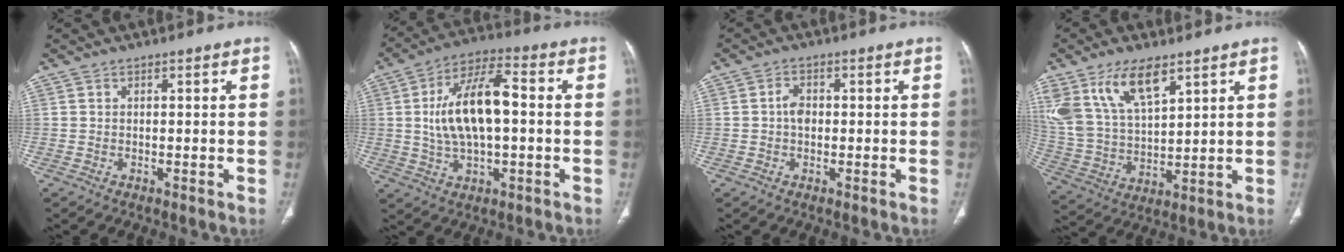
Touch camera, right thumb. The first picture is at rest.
{"total": 15.0, "force": [0.7, 6.8, 13.3], "torque": [-0.243, 0.024, 0.008]}
{"total": 2.8, "force": [0.0, 2.0, 2.0], "torque": [-0.030, 0.005, -0.007]}
{"total": 15.0, "force": [8.6, 6.8, 10.1], "torque": [-0.186, -0.027, 0.180]}